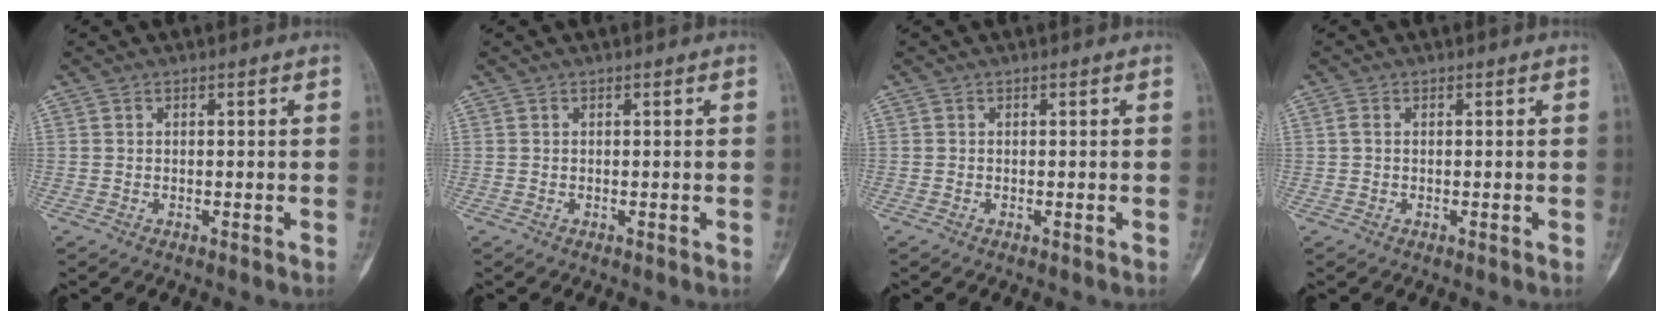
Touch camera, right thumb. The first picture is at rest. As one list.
[{"total": 0.0}, {"total": 0.0}, {"total": 1.1, "force": [0.2, 0.7, 0.8], "torque": [-0.021, 0.002, 0.003]}]